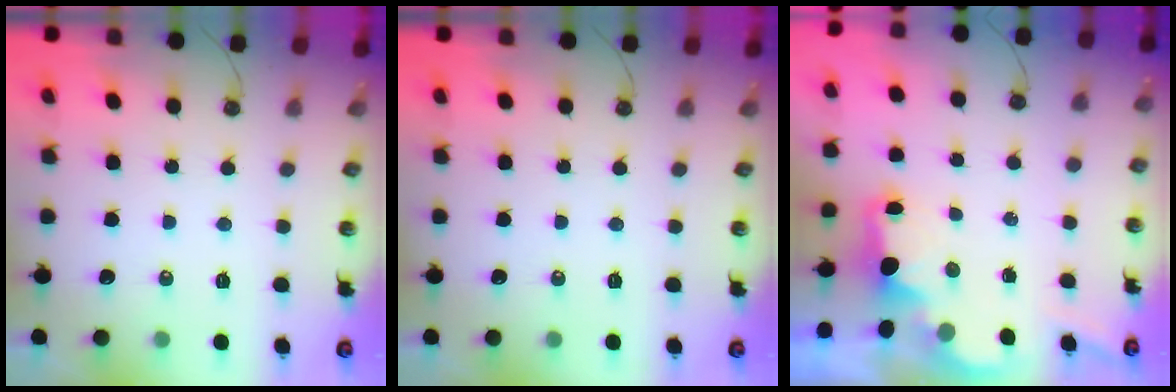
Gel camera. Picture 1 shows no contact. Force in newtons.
{"total": 0.0}
{"total": 2.1, "press": 2.0, "slide": 0.7}